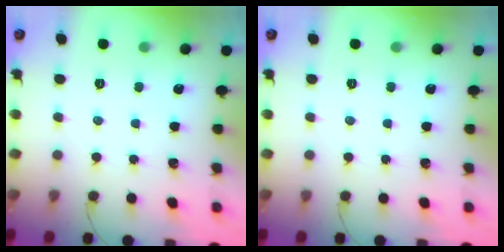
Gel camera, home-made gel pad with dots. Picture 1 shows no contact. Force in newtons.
{"total": 0.0}